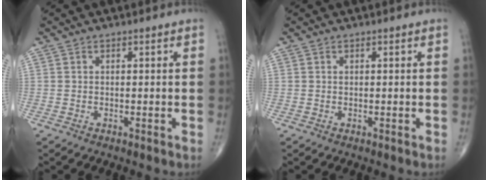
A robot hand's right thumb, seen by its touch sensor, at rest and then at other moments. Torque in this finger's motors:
{"motor_torque": [0.57, -0.22, -0.08, -0.23, -0.02]}